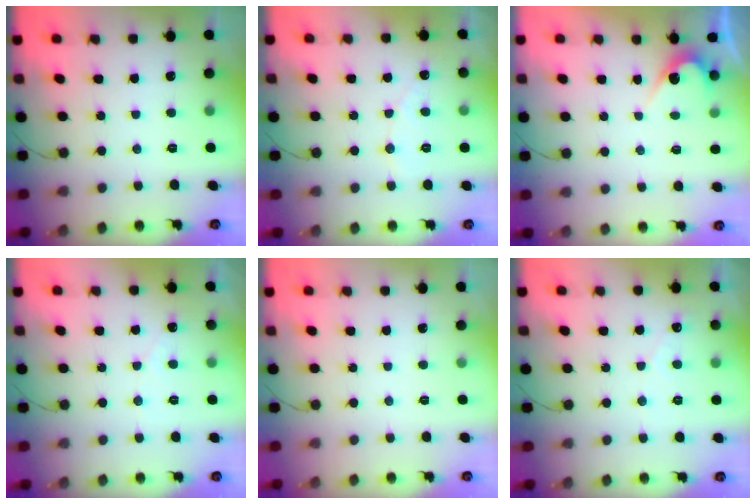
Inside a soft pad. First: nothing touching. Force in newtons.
{"total": 3.9, "press": 3.8, "slide": 0.3}
{"total": 3.0, "press": 3.0, "slide": 0.3}
{"total": 1.7, "press": 1.7, "slide": 0.0}
{"total": 0.0}
{"total": 1.6, "press": 1.6, "slide": 0.2}